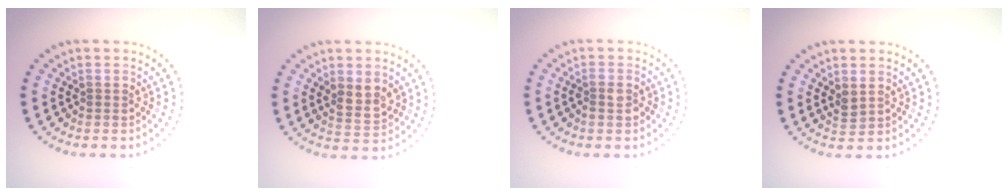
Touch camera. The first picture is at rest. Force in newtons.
{"total": 2.4, "press": 2.3, "slide": 0.9}
{"total": 1.4, "press": 1.3, "slide": 0.6}
{"total": 1.0, "press": 1.0, "slide": 0.3}